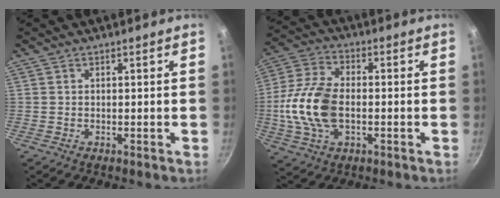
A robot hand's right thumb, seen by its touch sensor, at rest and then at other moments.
{"total": 14.4, "force": [-1.7, 8.5, 11.5], "torque": [-0.229, 0.025, -0.042]}